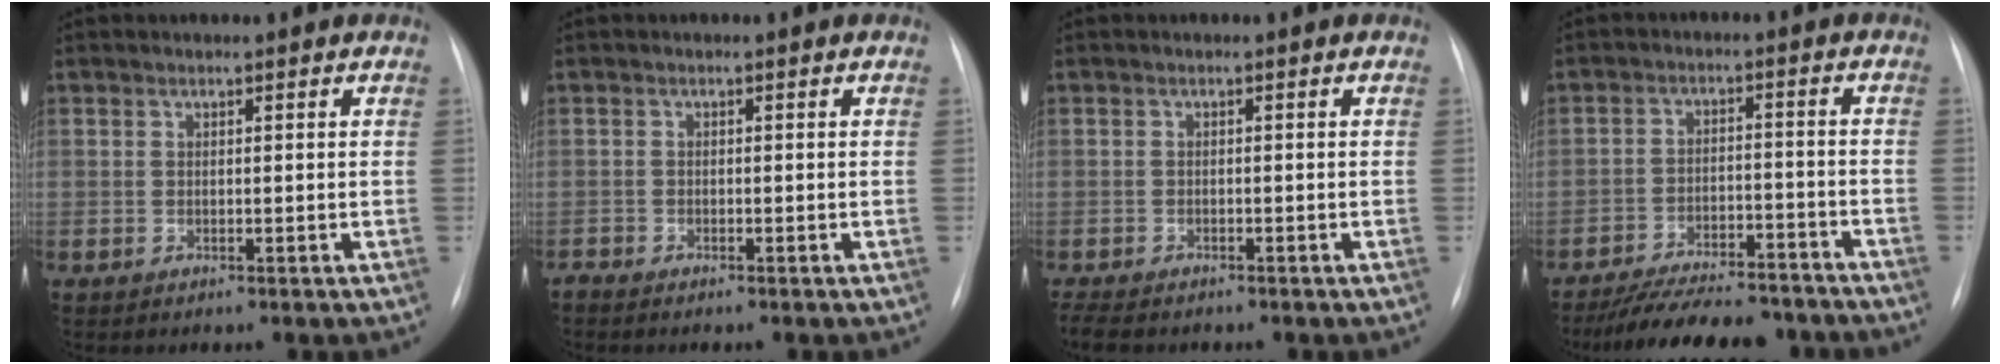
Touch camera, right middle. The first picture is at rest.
{"total": 0.7, "force": [-0.7, 0.1, 0.0], "torque": [0.002, -0.002, -0.011]}
{"total": 5.2, "force": [-4.3, 1.7, 2.4], "torque": [-0.041, -0.010, -0.063]}
{"total": 15.1, "force": [-13.5, 3.8, 5.8], "torque": [-0.093, 0.009, -0.192]}